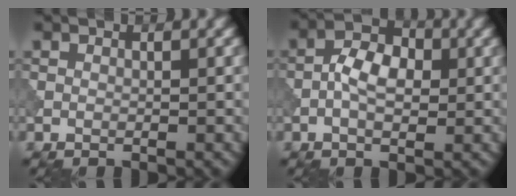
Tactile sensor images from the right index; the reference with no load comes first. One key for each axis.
{"total": 3.8, "fx": -0.7, "fy": 2.1, "fz": 3.1, "tx": -0.059, "ty": 0.006, "tz": -0.018}